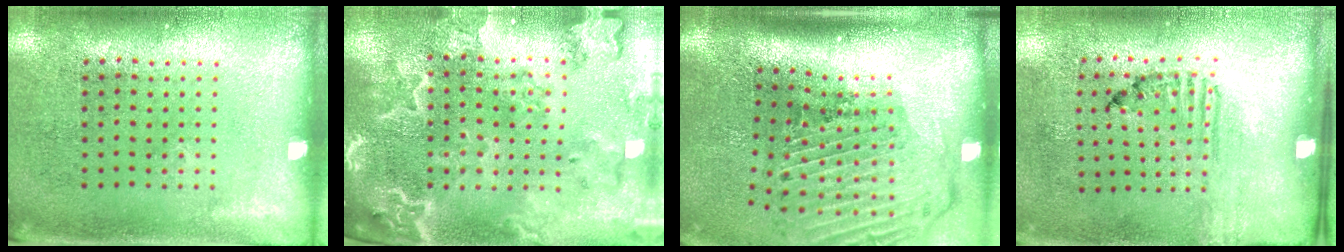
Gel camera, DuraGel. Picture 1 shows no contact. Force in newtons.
{"total": 3.7, "press": 3.2, "slide": 1.8}
{"total": 3.0, "press": 2.1, "slide": 2.2}
{"total": 1.7, "press": 1.1, "slide": 1.3}